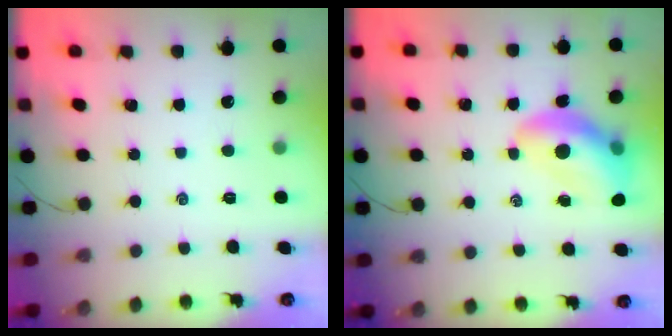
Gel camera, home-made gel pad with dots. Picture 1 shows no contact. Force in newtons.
{"total": 12.3, "press": 11.8, "slide": 3.3}